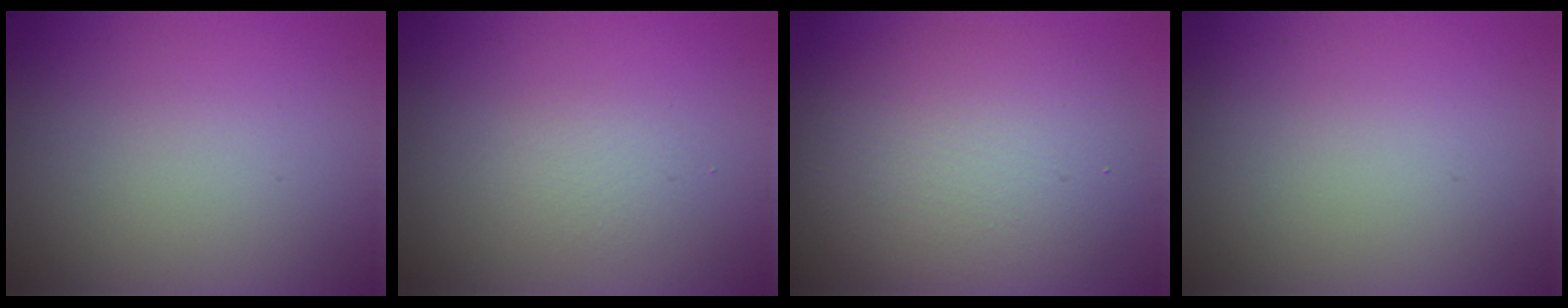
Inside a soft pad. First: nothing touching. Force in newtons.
{"total": 1.3, "press": 1.3, "slide": 0.1}
{"total": 7.8, "press": 7.8, "slide": 0.1}
{"total": 0.0}